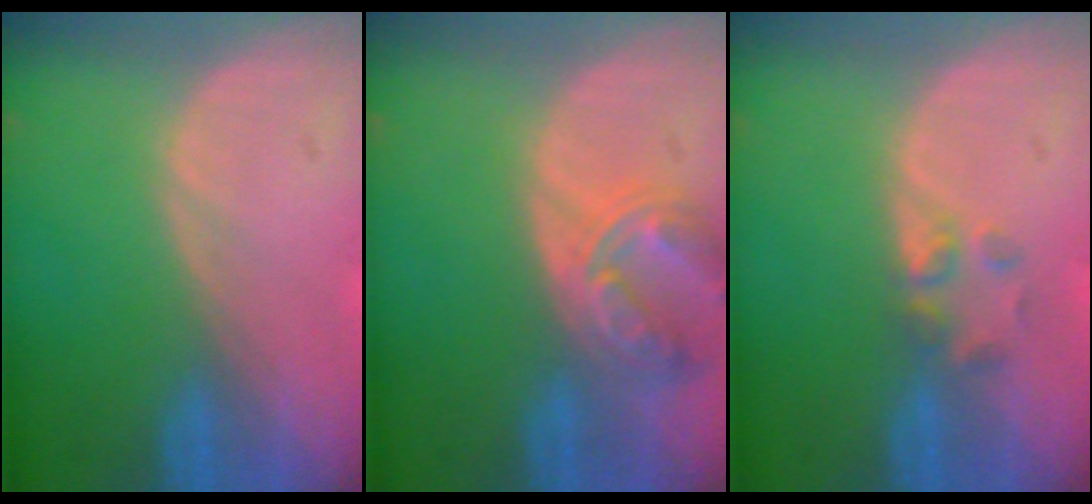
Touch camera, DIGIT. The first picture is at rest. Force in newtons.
{"total": 7.6, "press": 6.7, "slide": 3.7}
{"total": 2.3, "press": 2.2, "slide": 0.8}